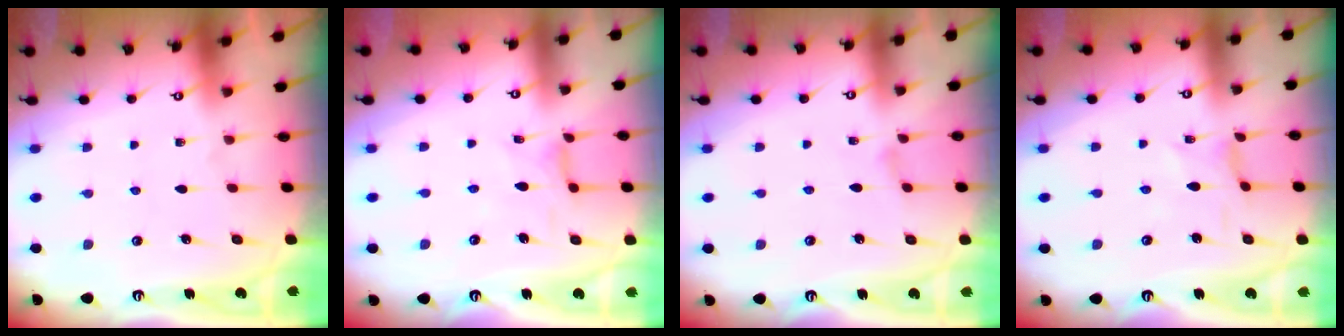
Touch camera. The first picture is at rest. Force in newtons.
{"total": 1.3, "press": 1.2, "slide": 0.4}
{"total": 1.9, "press": 1.9, "slide": 0.3}
{"total": 0.6, "press": 0.6, "slide": 0.1}